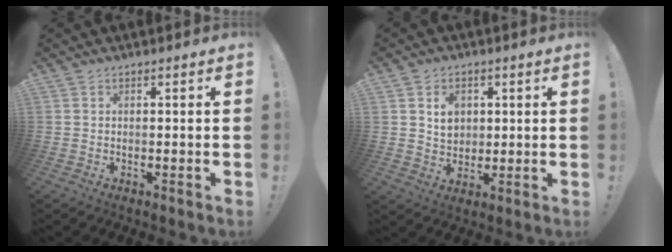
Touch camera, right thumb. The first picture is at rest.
{"total": 6.8, "force": [2.1, 5.7, 3.0], "torque": [-0.032, -0.005, 0.037]}